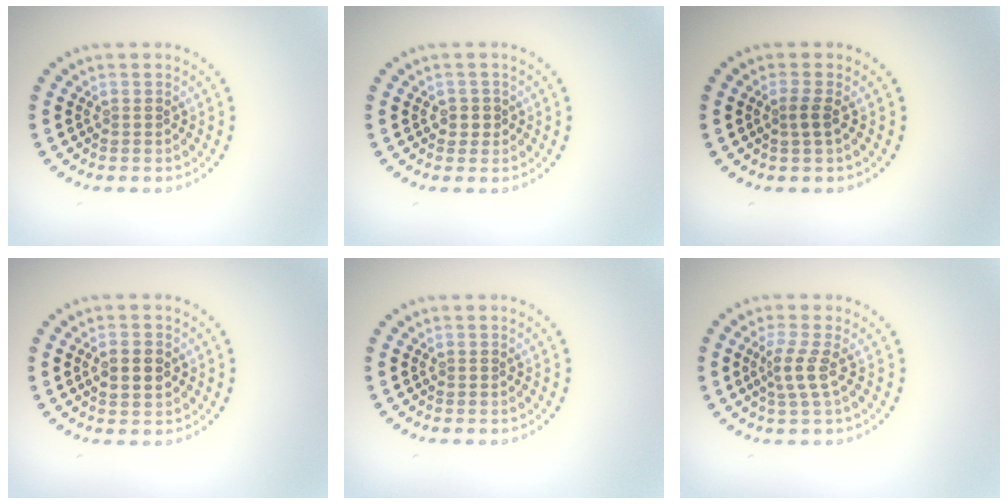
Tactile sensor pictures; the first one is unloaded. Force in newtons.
{"total": 1.3, "press": 1.1, "slide": 0.7}
{"total": 1.2, "press": 1.0, "slide": 0.8}
{"total": 2.2, "press": 2.2, "slide": 0.0}
{"total": 0.0}
{"total": 2.3, "press": 1.6, "slide": 1.6}